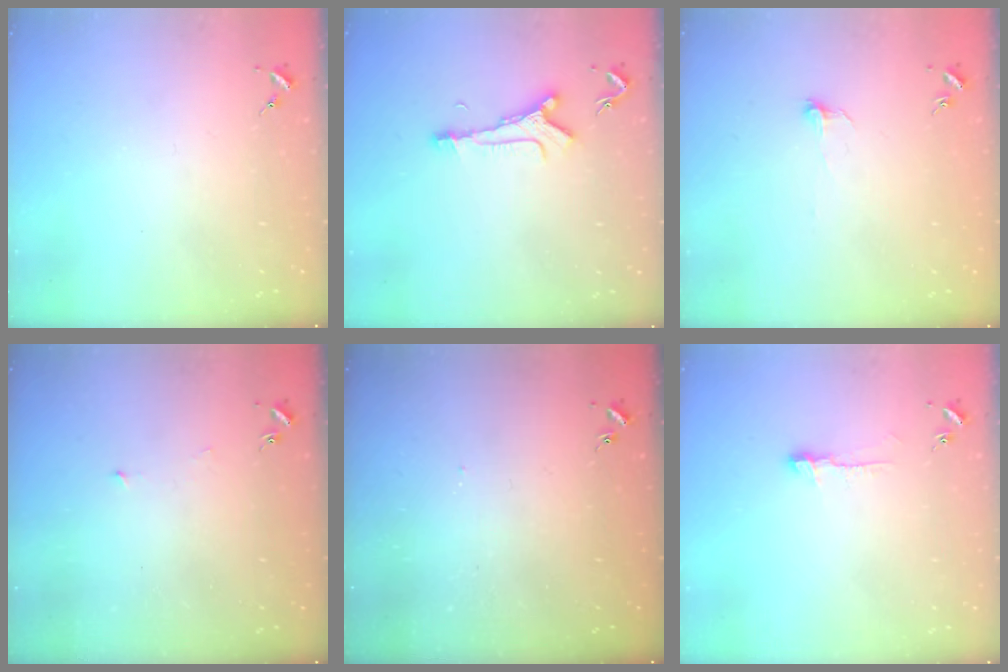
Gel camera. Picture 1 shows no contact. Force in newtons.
{"total": 7.8, "press": 7.7, "slide": 0.6}
{"total": 3.9, "press": 3.9, "slide": 0.3}
{"total": 3.3, "press": 3.3, "slide": 0.3}
{"total": 2.9, "press": 2.9, "slide": 0.2}
{"total": 5.6, "press": 5.6, "slide": 0.6}